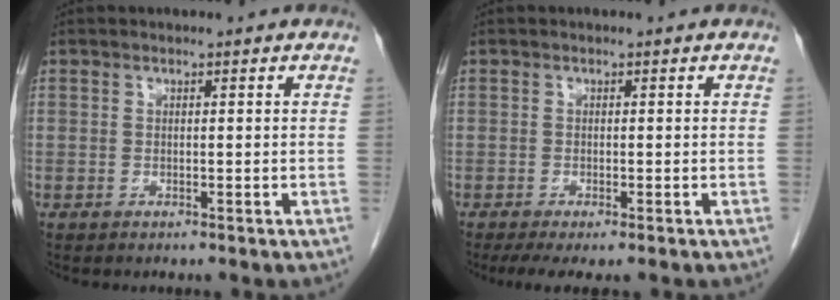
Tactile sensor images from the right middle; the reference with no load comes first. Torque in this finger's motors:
{"motor_torque": [0.59, -0.39, 0.07, 0.05]}